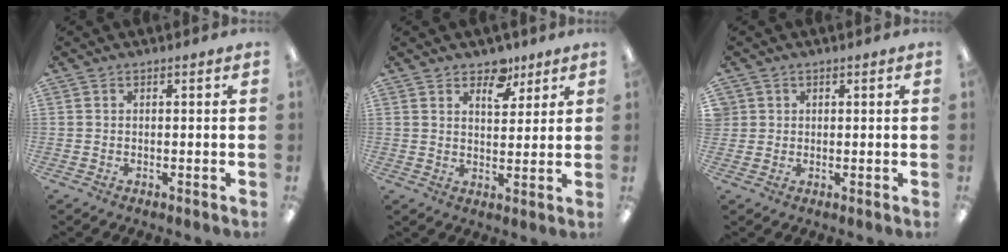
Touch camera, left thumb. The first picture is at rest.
{"total": 6.9, "force": [4.8, 4.1, 2.9], "torque": [-0.014, -0.027, 0.079]}
{"total": 2.0, "force": [0.5, 1.8, -0.6], "torque": [0.014, -0.001, 0.008]}